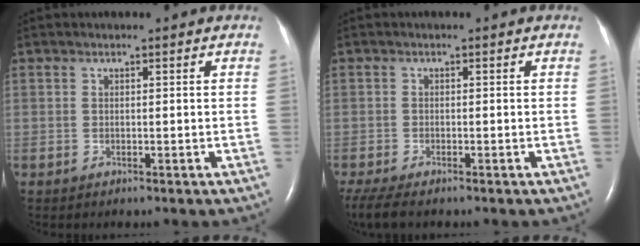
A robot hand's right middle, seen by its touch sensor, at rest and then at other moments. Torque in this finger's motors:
{"motor_torque": [0.10, -0.11, 0.02, 0.01]}